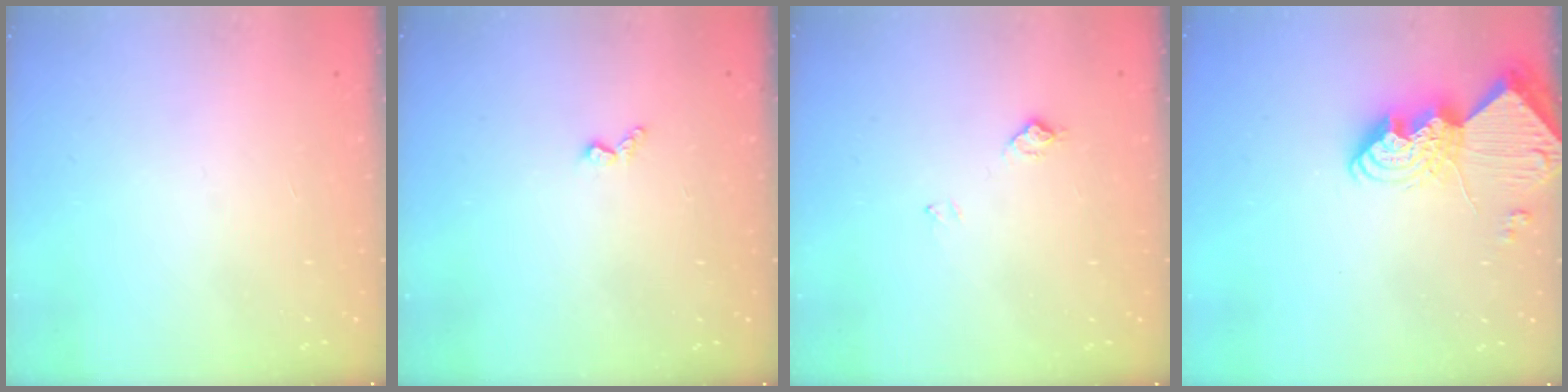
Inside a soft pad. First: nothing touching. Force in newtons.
{"total": 3.9, "press": 3.8, "slide": 0.7}
{"total": 6.9, "press": 6.8, "slide": 0.7}
{"total": 10.2, "press": 10.1, "slide": 0.7}